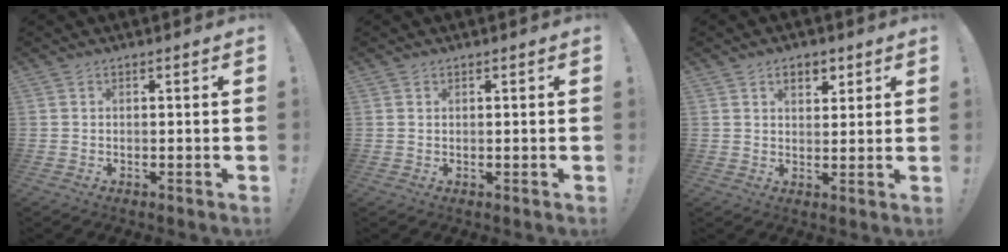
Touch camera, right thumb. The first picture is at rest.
{"total": 0.8, "force": [0.7, 0.3, 0.0], "torque": [0.007, -0.003, 0.012]}
{"total": 5.4, "force": [2.9, 3.3, 3.1], "torque": [-0.040, -0.003, 0.049]}